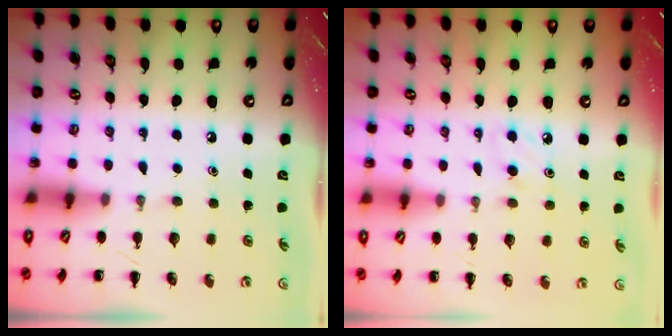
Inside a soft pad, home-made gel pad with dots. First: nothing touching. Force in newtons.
{"total": 4.1, "press": 3.8, "slide": 1.4}